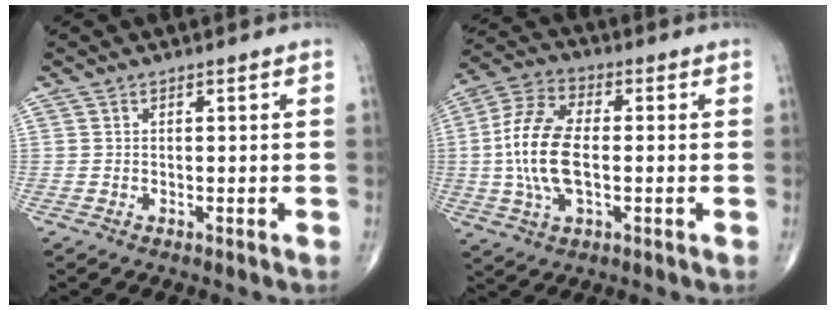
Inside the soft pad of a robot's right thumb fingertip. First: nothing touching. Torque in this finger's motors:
{"motor_torque": [1.78, 1.97, 1.32, 0.04, 0.21]}